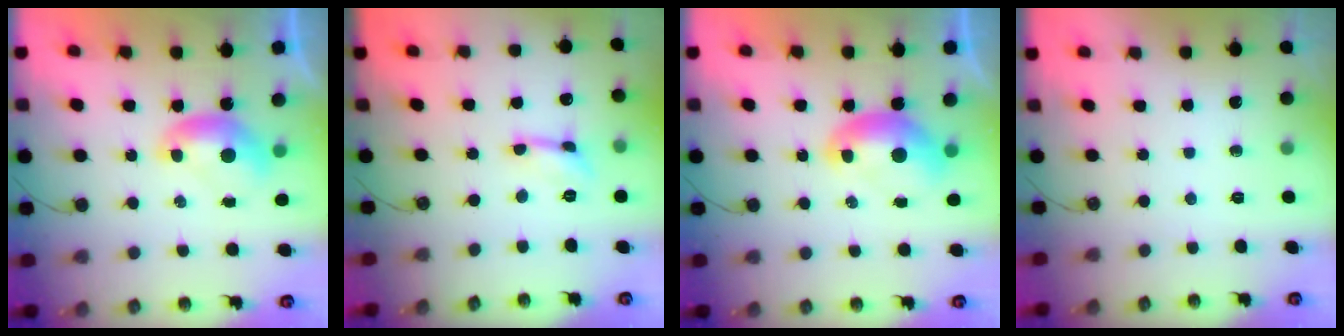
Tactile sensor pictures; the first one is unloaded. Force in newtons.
{"total": 0.0}
{"total": 2.1, "press": 2.0, "slide": 0.6}
{"total": 0.0}